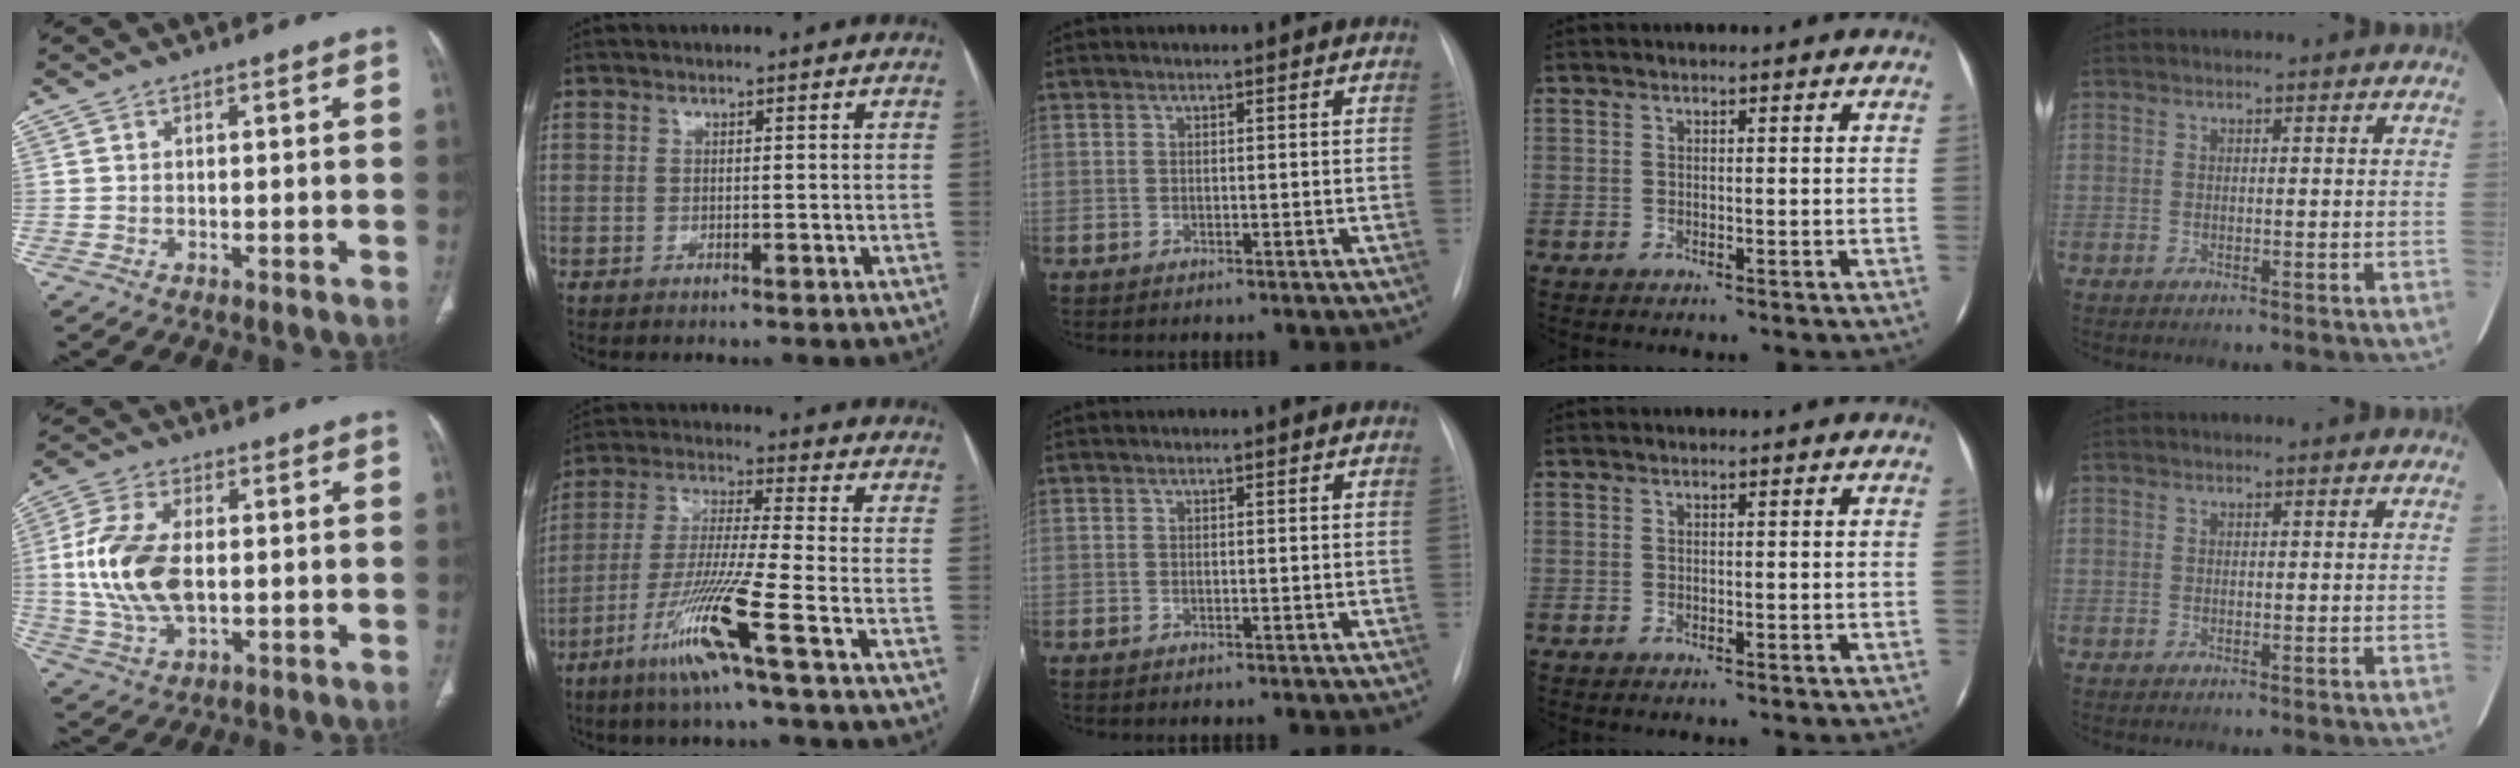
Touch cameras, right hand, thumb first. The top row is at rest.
{"thumb": {"total": 14.1, "force": [0.2, 7.8, 11.7], "torque": [-0.249, 0.001, 0.007]}, "index": {"total": 12.5, "force": [-6.4, -1.4, 10.6], "torque": [-0.215, -0.025, -0.128]}}